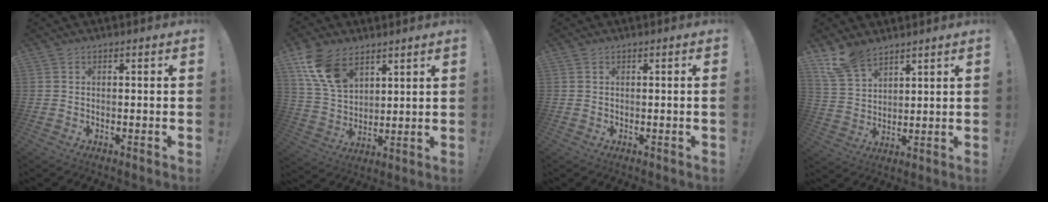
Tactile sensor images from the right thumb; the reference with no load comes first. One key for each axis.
{"total": 13.8, "fx": 8.0, "fy": 8.4, "fz": 7.5, "tx": -0.153, "ty": -0.029, "tz": 0.159}
{"total": 0.7, "fx": 0.0, "fy": -0.5, "fz": 0.6, "tx": -0.014, "ty": 0.000, "tz": -0.001}
{"total": 10.5, "fx": 8.0, "fy": 5.4, "fz": 4.2, "tx": -0.086, "ty": -0.042, "tz": 0.160}